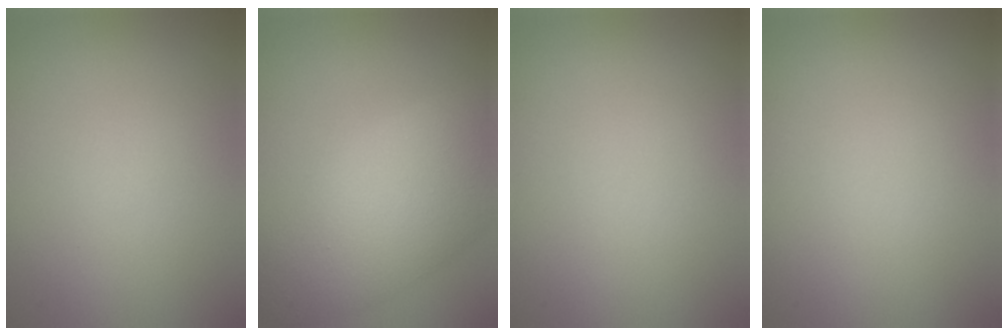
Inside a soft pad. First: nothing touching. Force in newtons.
{"total": 7.6, "press": 7.6, "slide": 0.3}
{"total": 0.0}
{"total": 0.0}